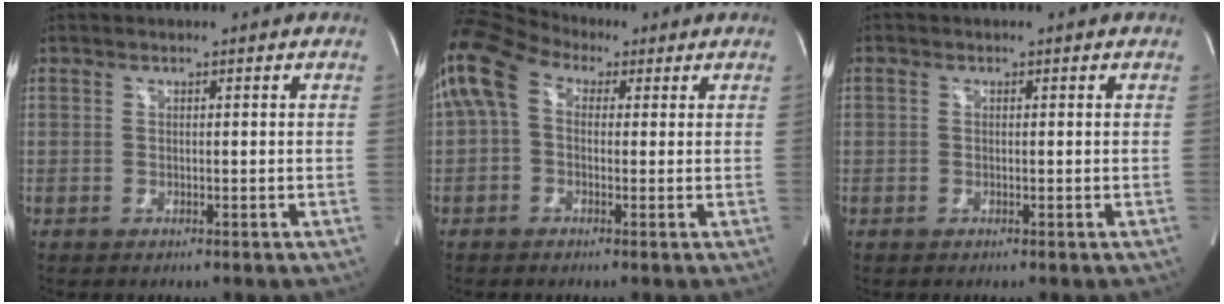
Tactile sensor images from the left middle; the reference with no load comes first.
{"total": 10.0, "force": [3.1, 6.1, 7.2], "torque": [-0.169, 0.062, 0.050]}
{"total": 0.0}